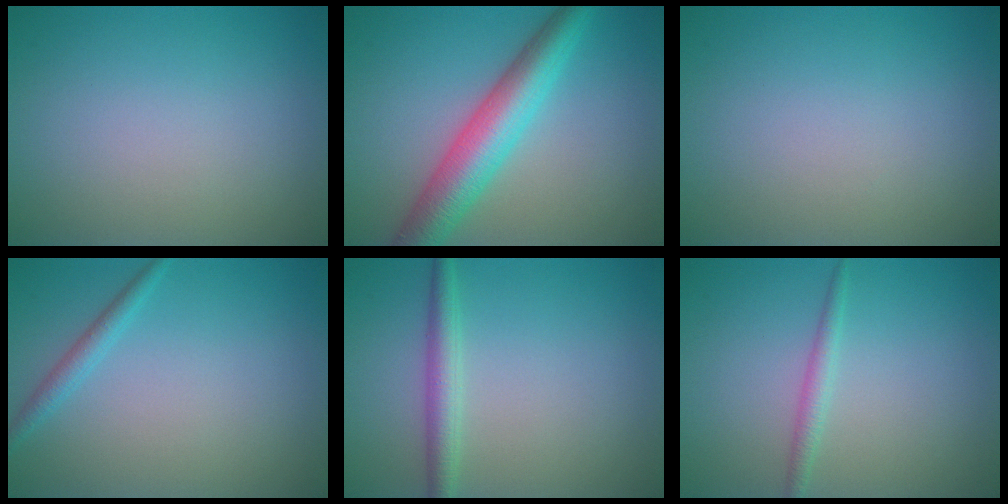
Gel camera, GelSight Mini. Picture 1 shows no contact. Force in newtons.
{"total": 6.5, "press": 6.5, "slide": 0.1}
{"total": 0.0}
{"total": 1.5, "press": 1.5, "slide": 0.0}
{"total": 2.4, "press": 2.4, "slide": 0.0}
{"total": 1.4, "press": 1.4, "slide": 0.1}